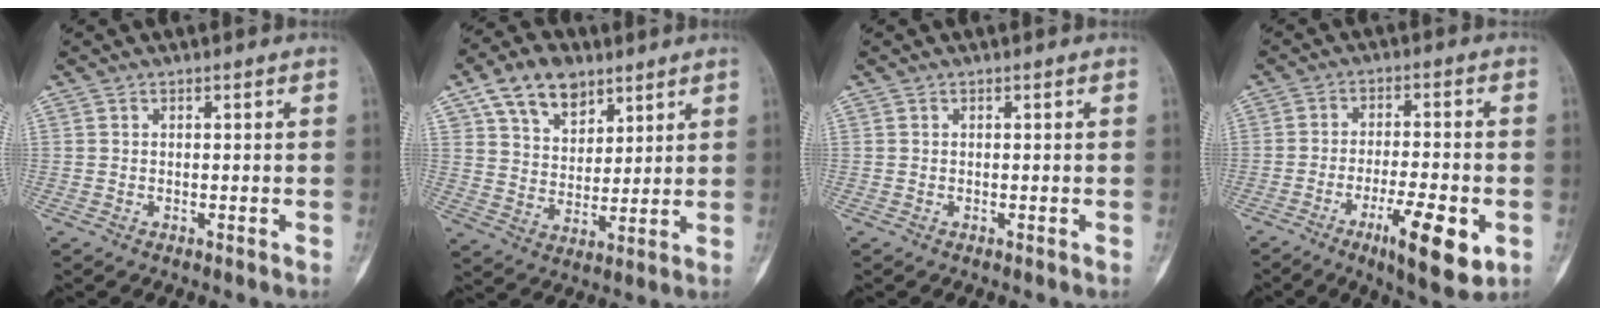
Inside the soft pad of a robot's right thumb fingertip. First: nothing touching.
{"total": 11.7, "force": [6.8, 7.5, 5.9], "torque": [-0.069, -0.028, 0.126]}
{"total": 0.0}
{"total": 12.0, "force": [-4.8, 3.5, 10.4], "torque": [-0.154, 0.009, -0.070]}